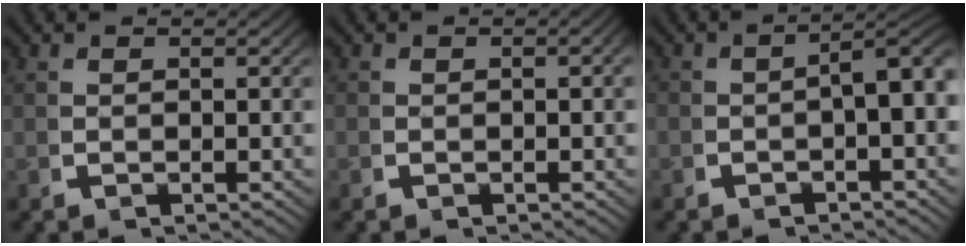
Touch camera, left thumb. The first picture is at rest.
{"total": 0.7, "force": [-0.3, 0.4, 0.4], "torque": [-0.007, -0.002, -0.007]}
{"total": 5.0, "force": [-0.7, 2.5, 4.3], "torque": [-0.054, 0.000, -0.011]}